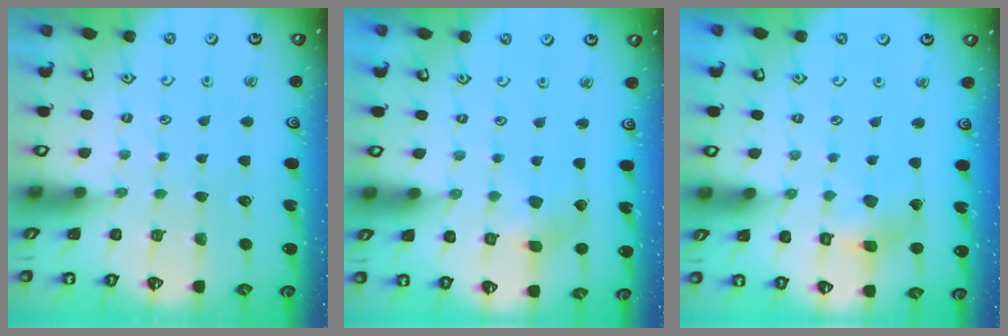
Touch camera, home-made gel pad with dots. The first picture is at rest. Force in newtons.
{"total": 4.5, "press": 4.5, "slide": 0.6}
{"total": 8.6, "press": 8.6, "slide": 1.0}